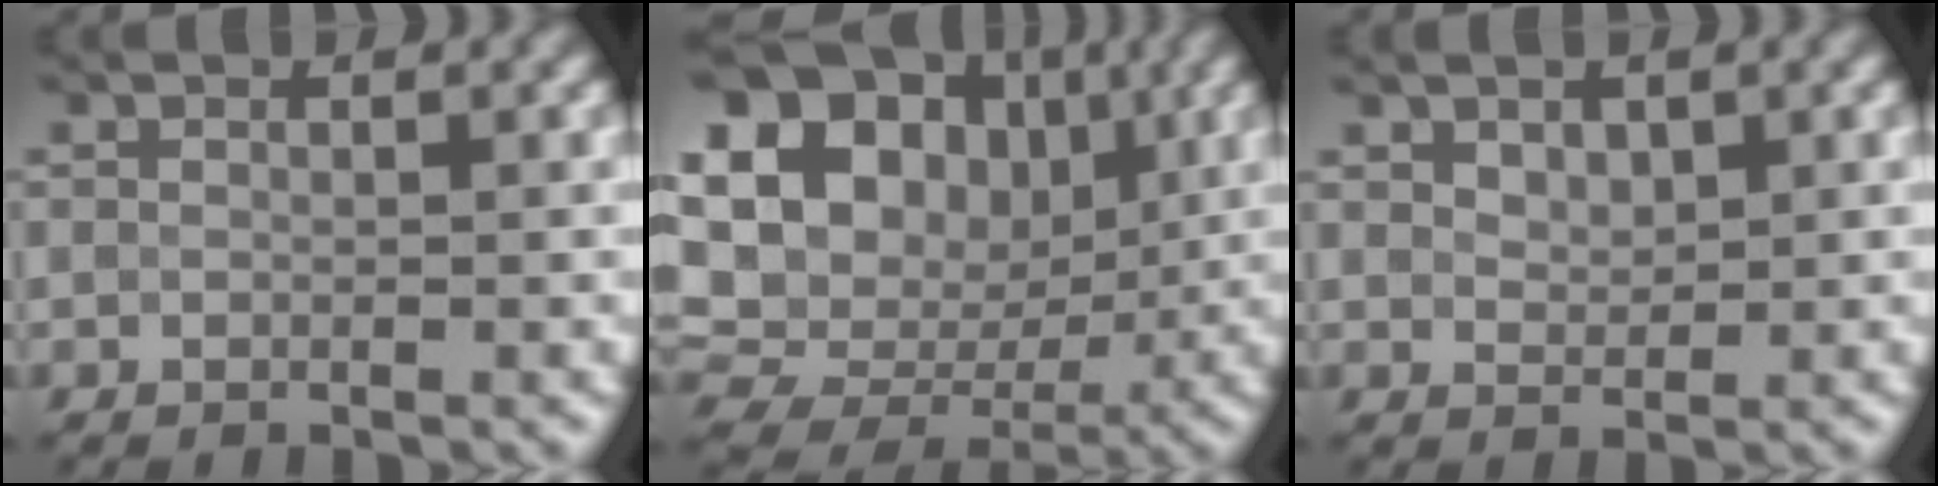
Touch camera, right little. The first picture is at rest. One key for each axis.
{"total": 18.6, "fx": 4.0, "fy": 15.1, "fz": 10.2, "tx": -0.209, "ty": 0.037, "tz": 0.066}
{"total": 1.6, "fx": 1.1, "fy": 0.9, "fz": 0.8, "tx": -0.016, "ty": 0.000, "tz": 0.025}